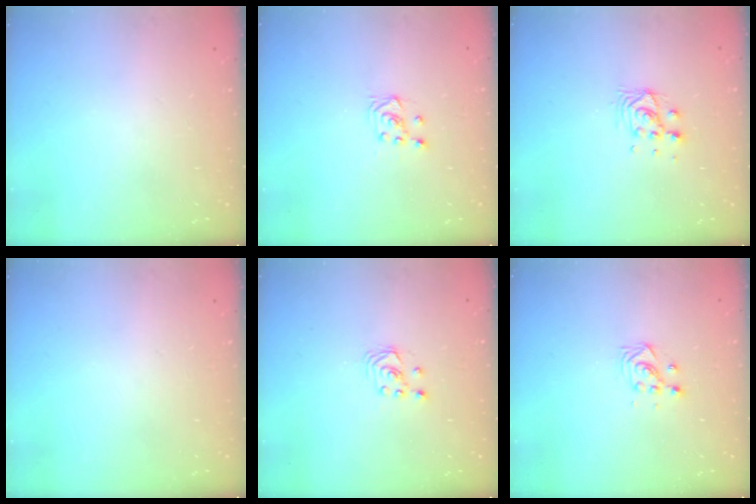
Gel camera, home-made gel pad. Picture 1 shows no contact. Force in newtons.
{"total": 3.9, "press": 3.8, "slide": 0.7}
{"total": 7.6, "press": 7.6, "slide": 0.3}
{"total": 0.0}
{"total": 1.8, "press": 1.8, "slide": 0.2}
{"total": 2.9, "press": 2.9, "slide": 0.4}